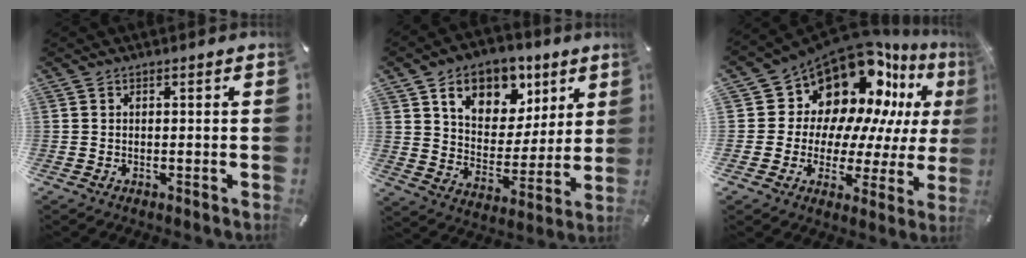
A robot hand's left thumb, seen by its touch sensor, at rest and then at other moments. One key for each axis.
{"total": 13.5, "fx": 8.2, "fy": 9.4, "fz": 5.2, "tx": -0.086, "ty": -0.044, "tz": 0.148}
{"total": 16.0, "fx": 11.4, "fy": 9.9, "fz": 5.3, "tx": -0.093, "ty": -0.119, "tz": 0.206}